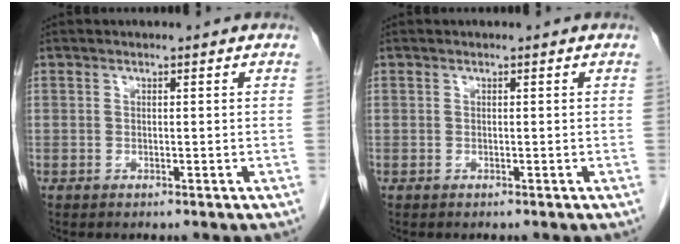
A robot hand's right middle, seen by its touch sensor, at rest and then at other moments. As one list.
[{"total": 0.0}]